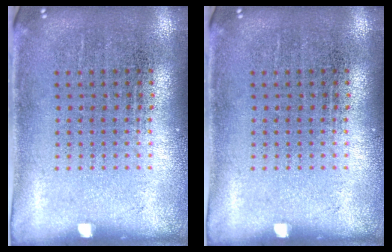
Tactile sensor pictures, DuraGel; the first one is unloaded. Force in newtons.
{"total": 0.0}